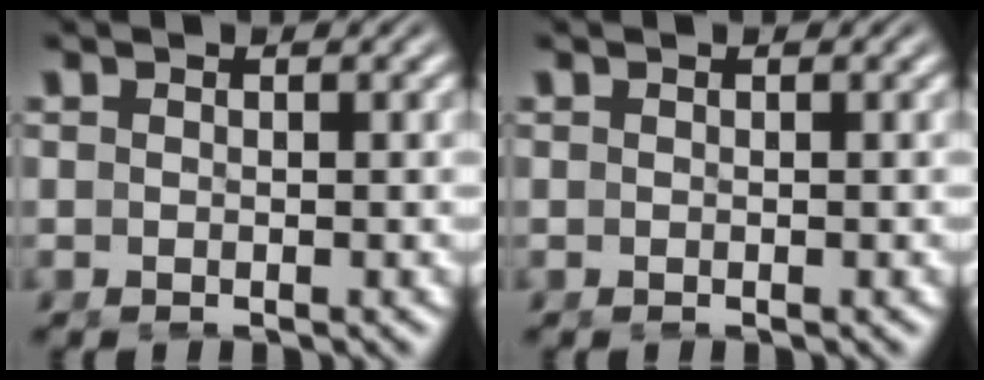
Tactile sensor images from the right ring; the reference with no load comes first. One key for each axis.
{"total": 0.0}